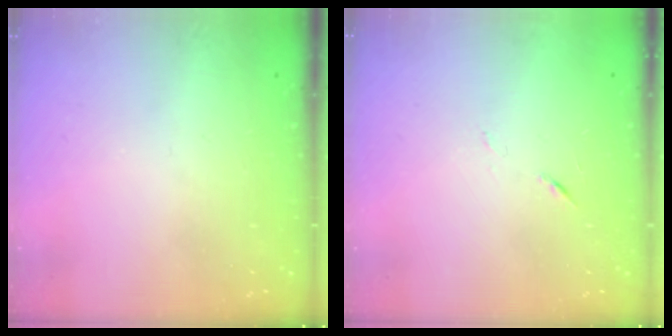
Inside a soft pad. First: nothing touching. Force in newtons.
{"total": 4.0, "press": 3.9, "slide": 0.8}